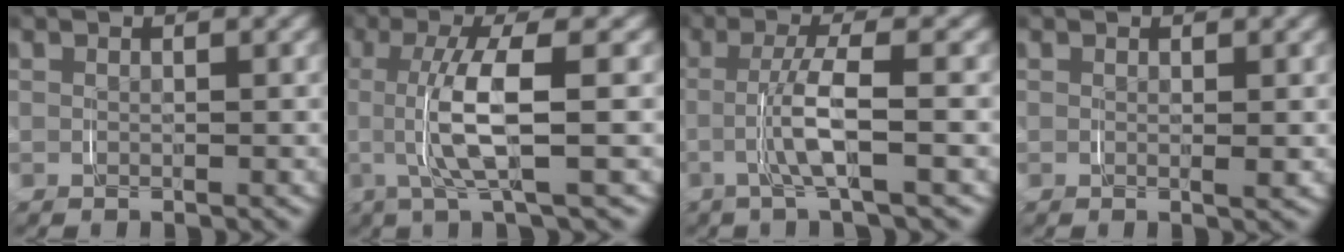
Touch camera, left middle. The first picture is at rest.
{"total": 5.4, "force": [-0.3, 0.4, 5.3], "torque": [-0.107, 0.004, -0.011]}
{"total": 3.5, "force": [-0.6, -0.2, 3.5], "torque": [-0.070, 0.002, -0.014]}
{"total": 0.6, "force": [0.3, -0.1, 0.5], "torque": [-0.002, -0.004, 0.004]}